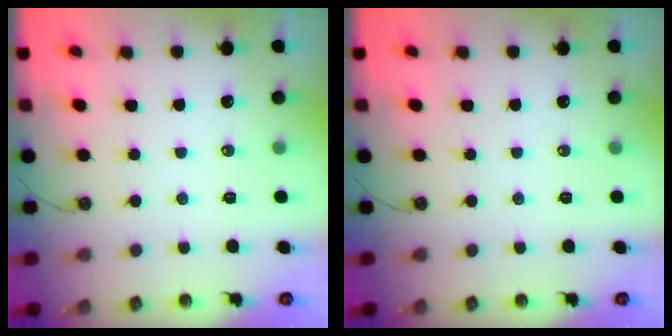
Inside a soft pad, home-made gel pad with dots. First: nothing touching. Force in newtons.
{"total": 0.0}